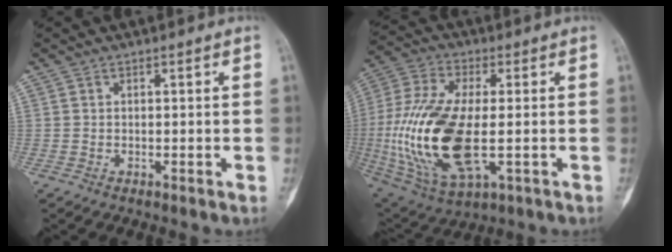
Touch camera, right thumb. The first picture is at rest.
{"total": 22.1, "force": [-2.6, 9.9, 19.6], "torque": [-0.430, -0.009, -0.031]}